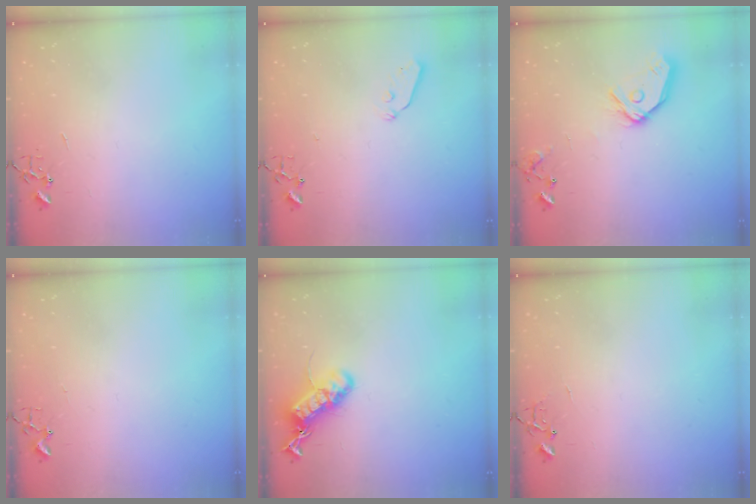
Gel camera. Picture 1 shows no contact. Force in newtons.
{"total": 4.3, "press": 4.3, "slide": 0.7}
{"total": 13.4, "press": 13.2, "slide": 1.8}
{"total": 1.8, "press": 1.8, "slide": 0.2}
{"total": 16.7, "press": 16.6, "slide": 1.2}
{"total": 5.8, "press": 5.8, "slide": 0.5}